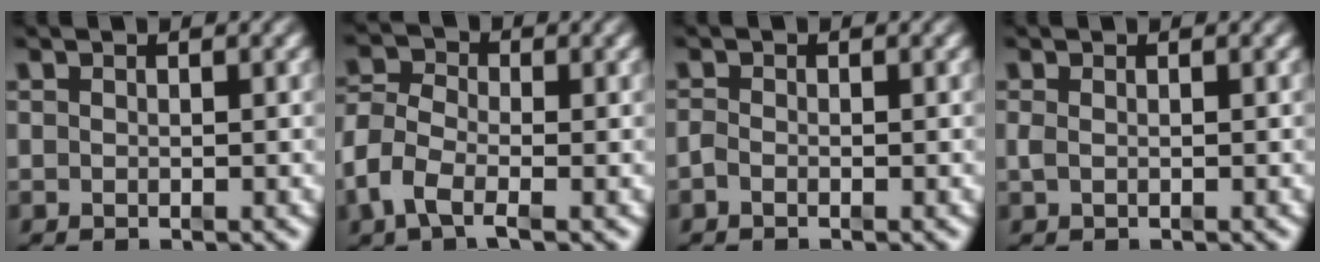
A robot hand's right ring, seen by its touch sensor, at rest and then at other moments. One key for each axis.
{"total": 5.6, "fx": -1.4, "fy": 4.3, "fz": 3.2, "tx": -0.090, "ty": -0.022, "tz": -0.024}
{"total": 0.8, "fx": -0.7, "fy": 0.0, "fz": 0.3, "tx": -0.008, "ty": -0.006, "tz": -0.013}
{"total": 0.6, "fx": -0.2, "fy": 0.0, "fz": 0.5, "tx": -0.019, "ty": -0.011, "tz": 0.003}